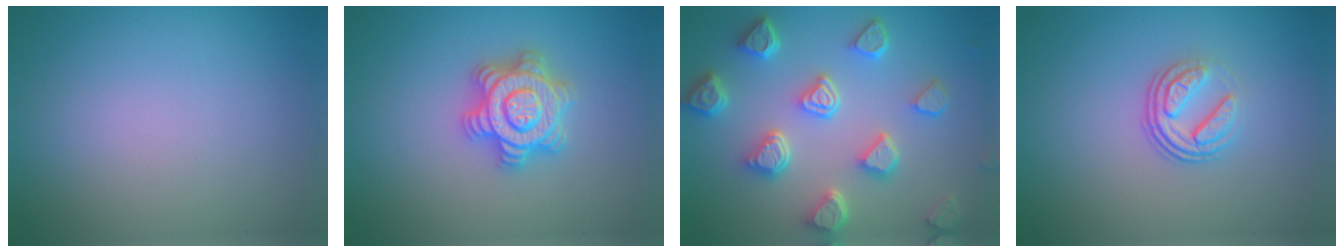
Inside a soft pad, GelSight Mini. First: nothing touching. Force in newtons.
{"total": 4.9, "press": 4.8, "slide": 0.8}
{"total": 6.5, "press": 5.3, "slide": 3.9}
{"total": 3.4, "press": 2.4, "slide": 2.5}